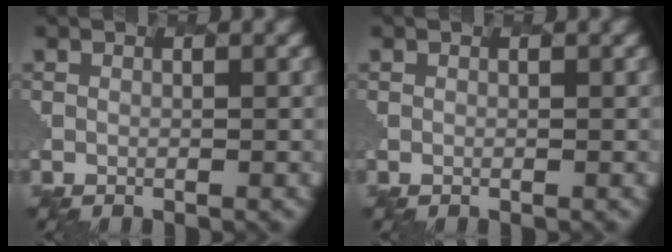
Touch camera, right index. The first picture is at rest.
{"total": 0.0}